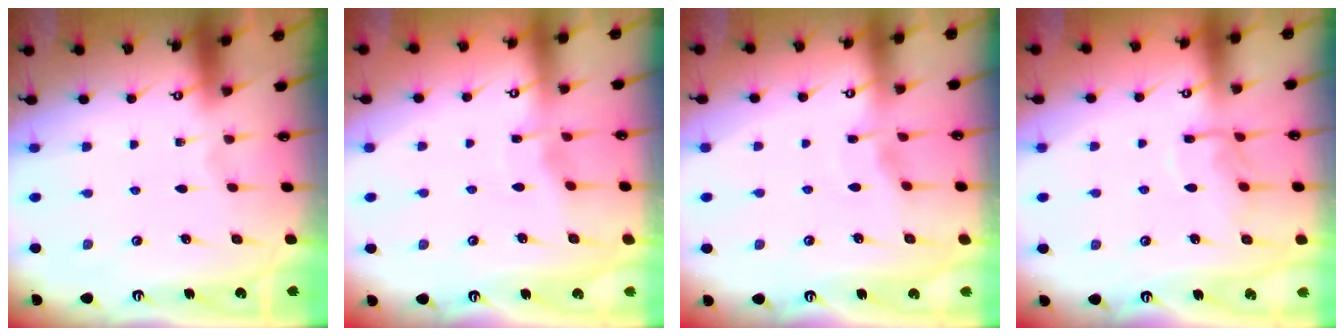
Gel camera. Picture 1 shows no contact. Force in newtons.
{"total": 3.0, "press": 3.0, "slide": 0.3}
{"total": 2.9, "press": 2.9, "slide": 0.5}
{"total": 7.6, "press": 7.6, "slide": 0.6}